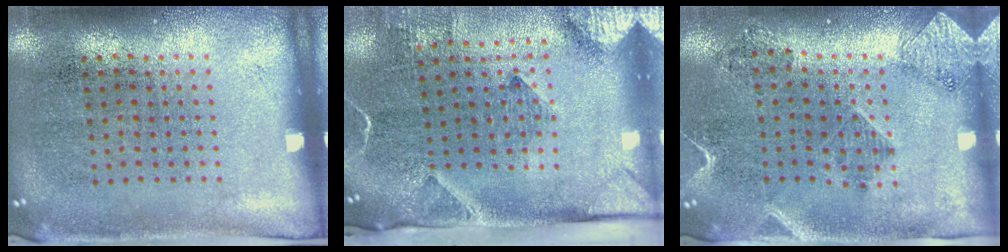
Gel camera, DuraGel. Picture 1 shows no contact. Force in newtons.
{"total": 3.1, "press": 2.2, "slide": 2.2}
{"total": 1.9, "press": 1.6, "slide": 1.0}